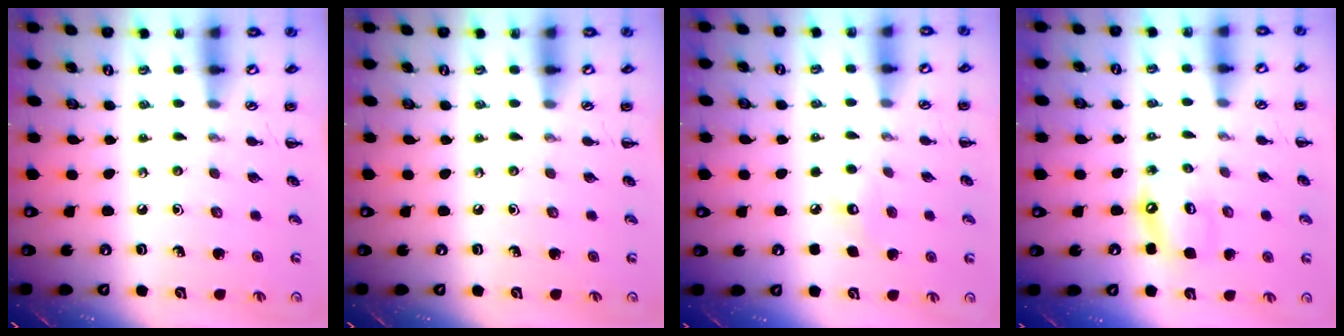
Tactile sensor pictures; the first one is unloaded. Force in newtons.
{"total": 0.0}
{"total": 4.9, "press": 4.8, "slide": 1.1}
{"total": 7.2, "press": 7.0, "slide": 1.6}